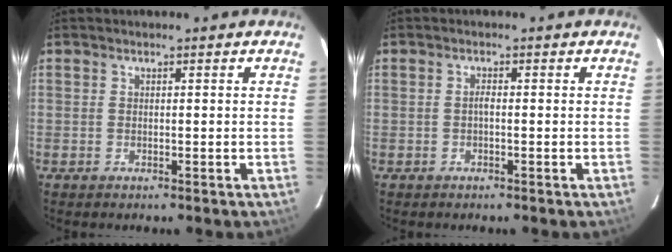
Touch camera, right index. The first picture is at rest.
{"total": 0.8, "force": [-0.3, 0.2, 0.7], "torque": [-0.013, 0.005, -0.007]}